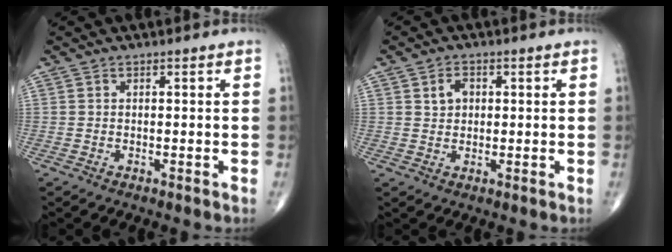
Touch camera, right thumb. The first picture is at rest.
{"total": 3.1, "force": [0.9, 2.3, 1.8], "torque": [-0.020, 0.001, 0.015]}